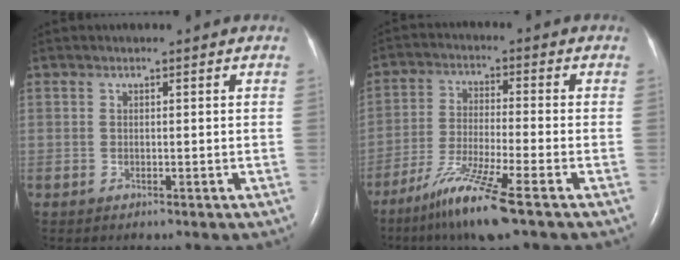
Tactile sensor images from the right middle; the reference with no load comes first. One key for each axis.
{"total": 10.1, "fx": -6.6, "fy": -0.6, "fz": 7.6, "tx": -0.158, "ty": -0.037, "tz": -0.126}